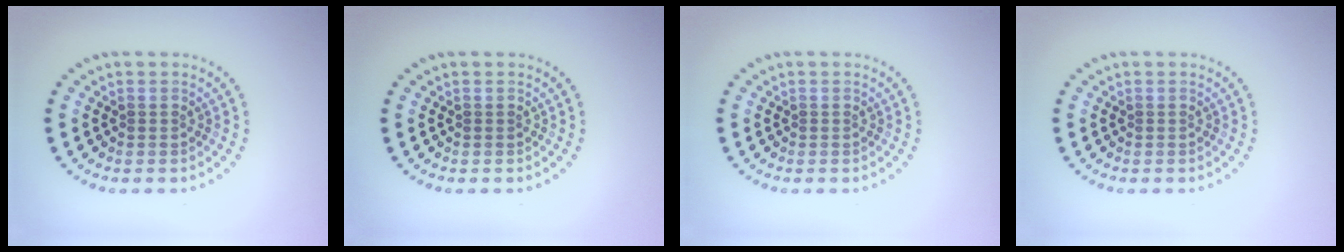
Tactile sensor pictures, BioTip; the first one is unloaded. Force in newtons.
{"total": 0.0}
{"total": 0.0}
{"total": 0.0}